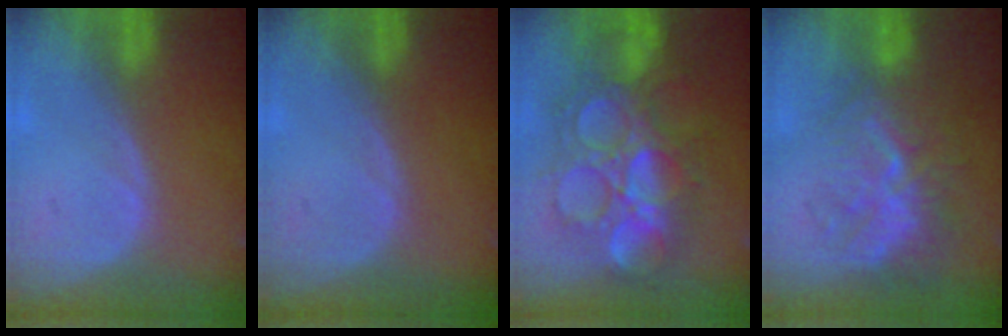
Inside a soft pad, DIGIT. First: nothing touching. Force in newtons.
{"total": 0.0}
{"total": 11.8, "press": 11.7, "slide": 1.3}
{"total": 10.1, "press": 8.8, "slide": 4.9}